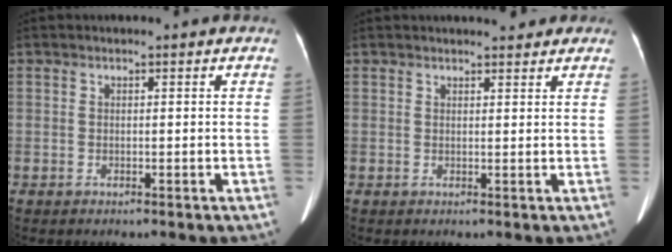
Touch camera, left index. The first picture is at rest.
{"total": 4.1, "force": [3.7, 1.0, 1.6], "torque": [-0.016, 0.011, 0.043]}